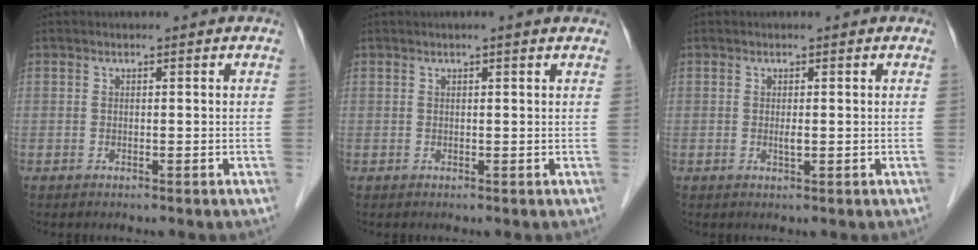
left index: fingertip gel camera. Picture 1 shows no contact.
{"total": 1.3, "force": [0.9, -0.1, 0.9], "torque": [-0.014, 0.010, 0.015]}
{"total": 0.9, "force": [-0.1, 0.1, 0.9], "torque": [-0.018, -0.005, -0.001]}